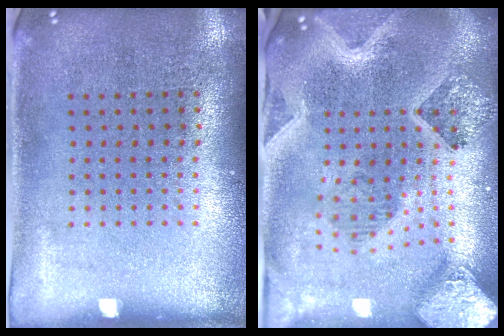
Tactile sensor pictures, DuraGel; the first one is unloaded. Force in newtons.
{"total": 4.2, "press": 3.2, "slide": 2.6}